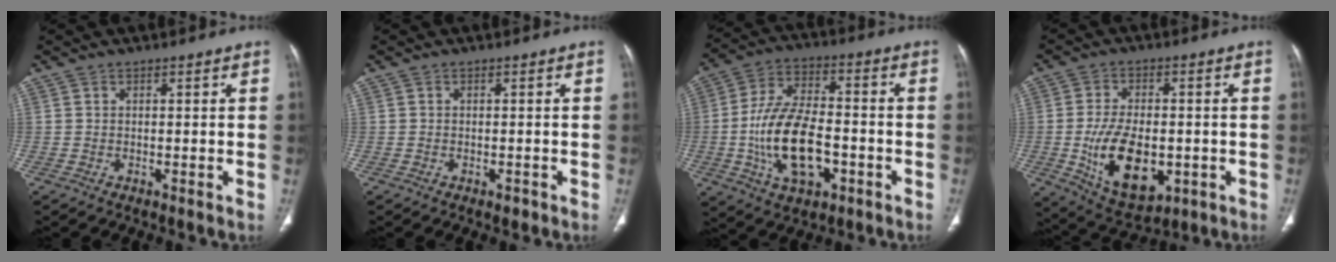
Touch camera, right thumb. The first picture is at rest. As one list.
[{"total": 1.1, "force": [-0.6, 0.7, 0.6], "torque": [-0.006, 0.000, -0.007]}, {"total": 16.7, "force": [-4.1, 9.0, 13.4], "torque": [-0.242, 0.022, -0.067]}, {"total": 14.8, "force": [-3.0, 8.4, 11.8], "torque": [-0.188, -0.004, -0.031]}]